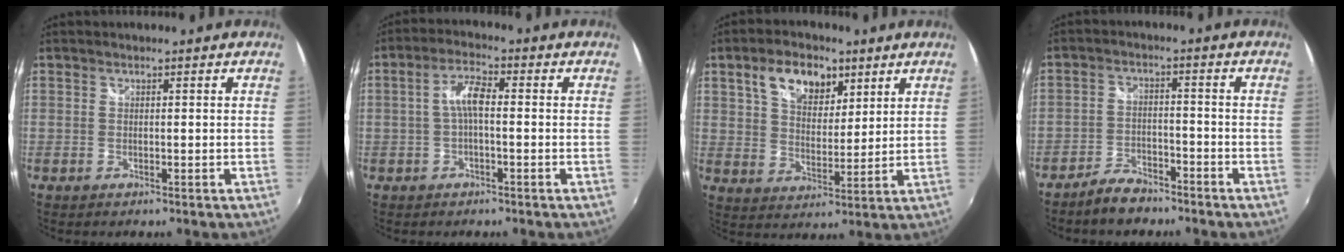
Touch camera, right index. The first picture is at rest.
{"total": 4.6, "force": [-0.5, 1.3, 4.4], "torque": [-0.090, 0.014, -0.010]}
{"total": 10.4, "force": [5.6, 6.0, 6.4], "torque": [-0.112, 0.018, 0.095]}
{"total": 5.9, "force": [-4.9, 2.5, 2.1], "torque": [-0.063, 0.008, -0.084]}